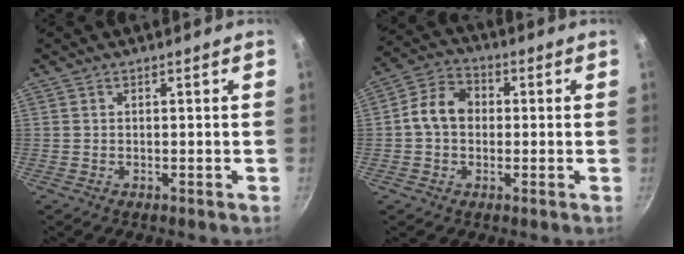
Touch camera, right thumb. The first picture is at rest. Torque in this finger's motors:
{"motor_torque": [0.87, 1.59, 0.57, -0.95, 0.03]}